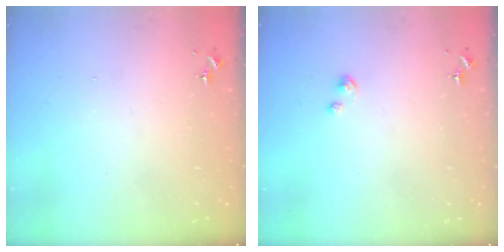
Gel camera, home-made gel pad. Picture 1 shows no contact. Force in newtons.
{"total": 2.8, "press": 2.8, "slide": 0.3}